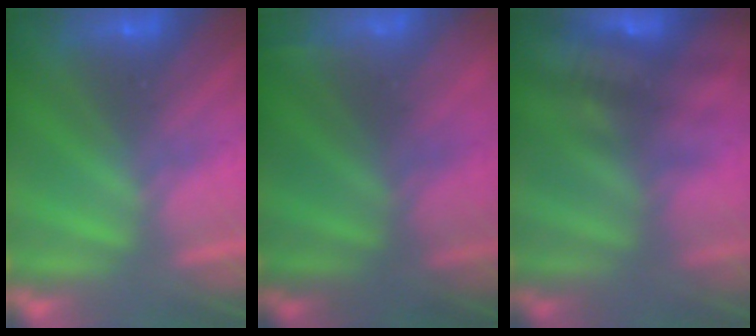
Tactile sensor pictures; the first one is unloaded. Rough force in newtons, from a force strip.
{"total": 5.2}
{"total": 2.4}